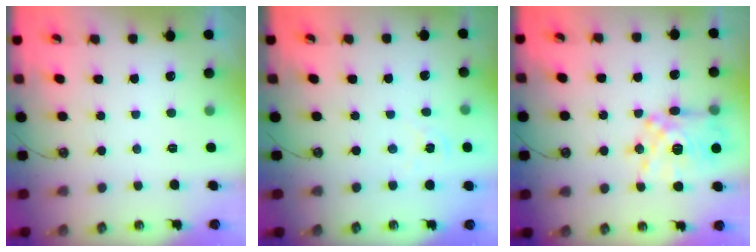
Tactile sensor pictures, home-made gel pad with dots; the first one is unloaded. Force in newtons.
{"total": 1.4, "press": 1.4, "slide": 0.2}
{"total": 14.3, "press": 14.2, "slide": 1.2}